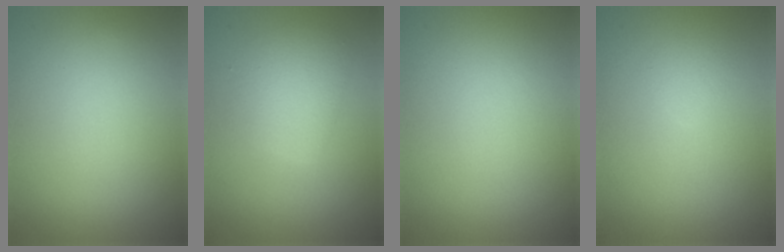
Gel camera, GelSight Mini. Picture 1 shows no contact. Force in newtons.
{"total": 2.8, "press": 2.8, "slide": 0.1}
{"total": 0.0}
{"total": 0.9, "press": 0.9, "slide": 0.0}